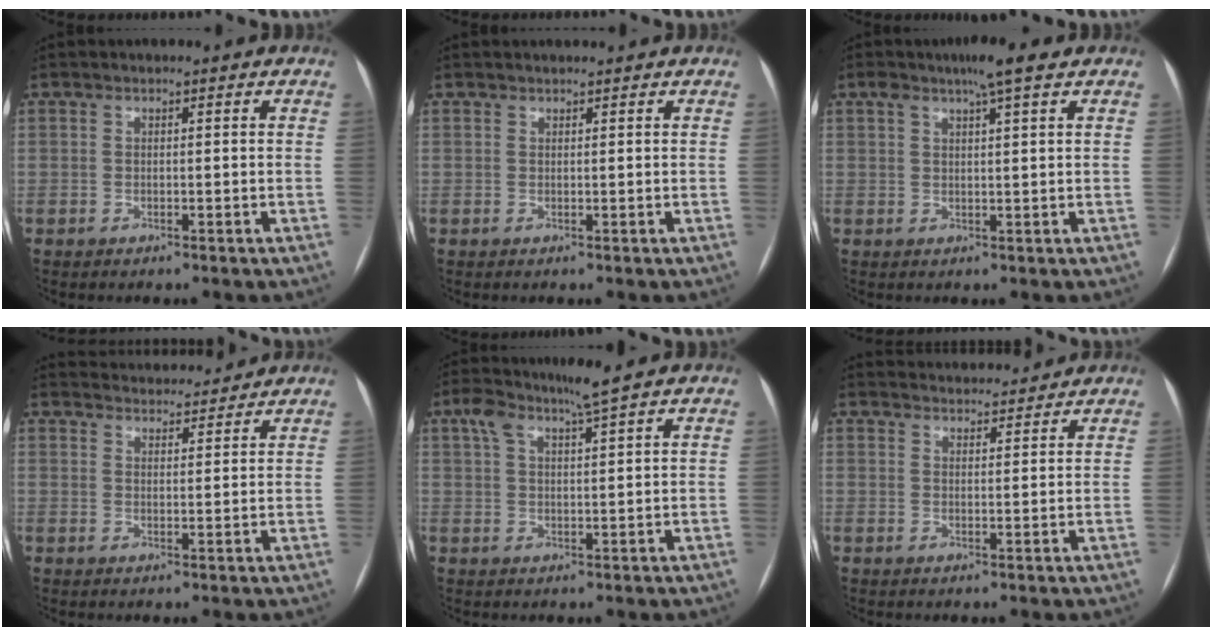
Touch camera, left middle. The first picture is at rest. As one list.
[{"total": 1.9, "force": [1.8, 0.3, 0.5], "torque": [-0.007, 0.023, 0.027]}, {"total": 4.8, "force": [3.1, -0.2, 3.6], "torque": [-0.066, 0.011, 0.054]}, {"total": 8.6, "force": [8.5, 1.2, 0.9], "torque": [-0.012, 0.015, 0.113]}, {"total": 4.9, "force": [3.5, -0.5, 3.4], "torque": [-0.073, 0.013, 0.067]}, {"total": 7.6, "force": [7.5, 1.0, 0.9], "torque": [-0.014, 0.018, 0.099]}]